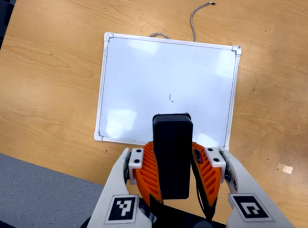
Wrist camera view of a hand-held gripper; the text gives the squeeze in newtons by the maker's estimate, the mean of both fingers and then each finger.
{"total": 6.8, "left": 6.0, "right": 7.6}